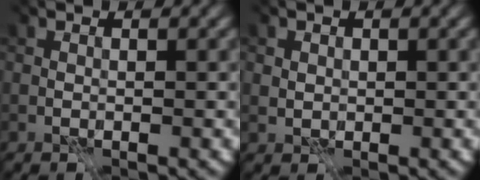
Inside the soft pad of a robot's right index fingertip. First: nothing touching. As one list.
[{"total": 1.4, "force": [0.5, 1.2, 0.4], "torque": [-0.016, -0.001, 0.012]}]